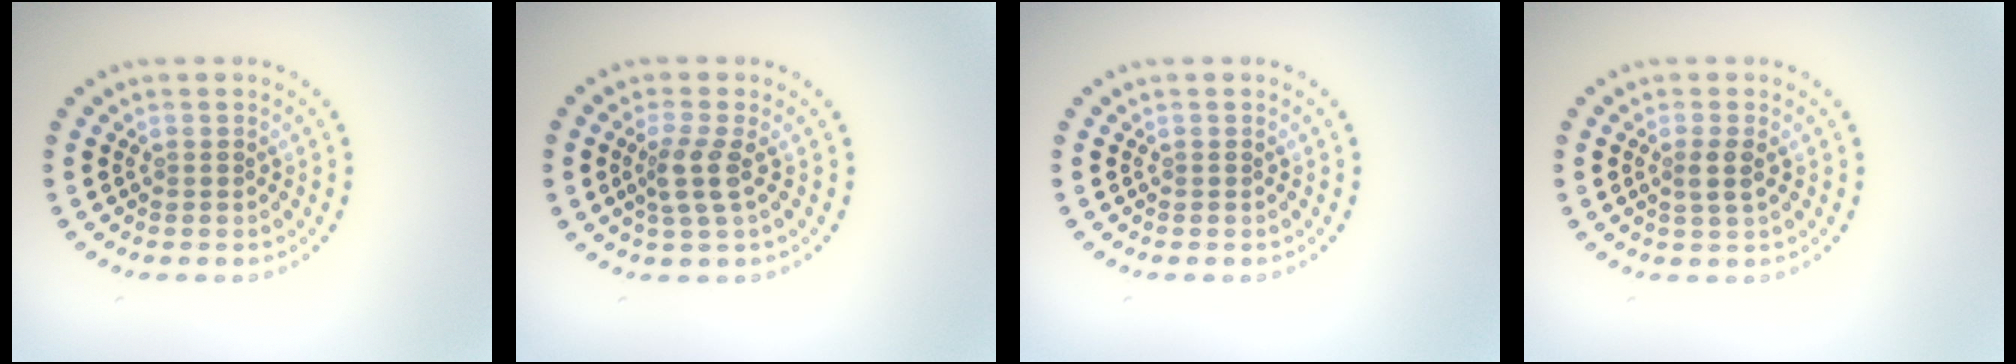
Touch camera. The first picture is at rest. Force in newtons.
{"total": 2.5, "press": 2.0, "slide": 1.4}
{"total": 0.0}
{"total": 1.6, "press": 1.4, "slide": 0.7}